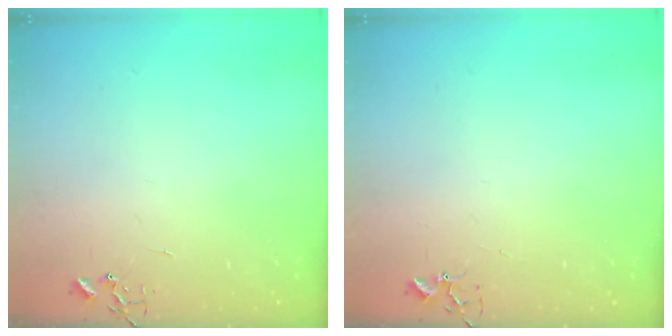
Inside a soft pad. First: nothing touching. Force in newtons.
{"total": 4.2, "press": 4.2, "slide": 0.7}